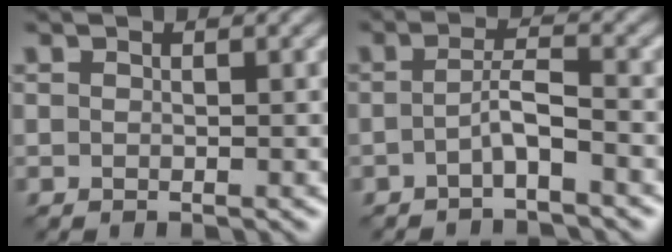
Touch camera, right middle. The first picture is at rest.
{"total": 2.2, "force": [-1.1, 0.2, 1.9], "torque": [-0.037, 0.008, -0.024]}